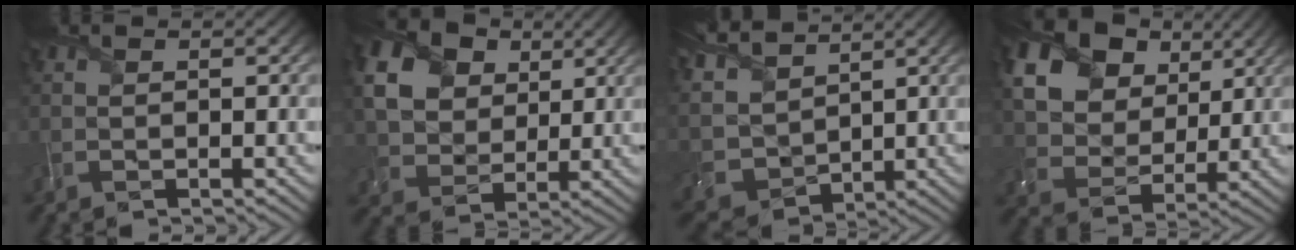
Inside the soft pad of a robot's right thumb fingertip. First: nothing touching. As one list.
[{"total": 11.7, "force": [4.8, 8.8, 6.1], "torque": [-0.181, 0.017, 0.097]}, {"total": 10.2, "force": [5.4, 6.4, 5.8], "torque": [-0.184, 0.023, 0.099]}, {"total": 17.8, "force": [9.1, 12.6, 8.7], "torque": [-0.239, 0.031, 0.213]}]